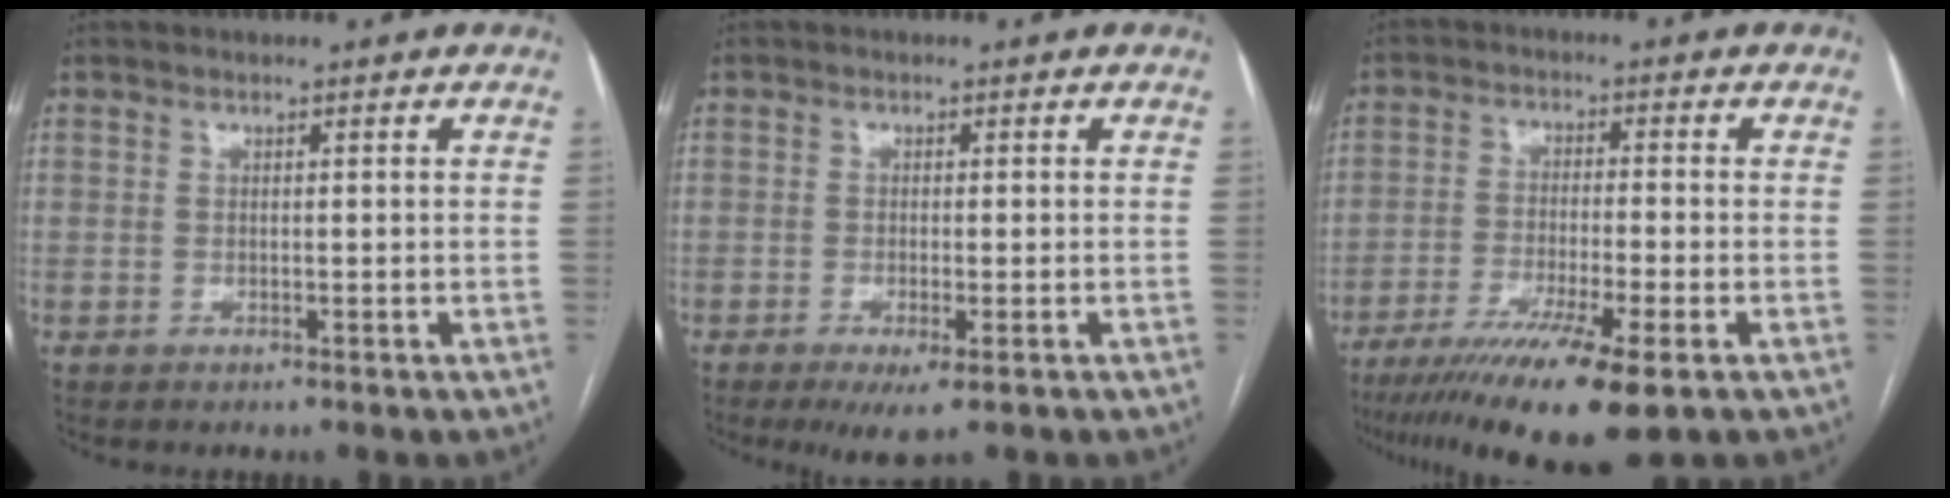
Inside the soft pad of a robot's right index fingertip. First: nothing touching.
{"total": 4.0, "force": [-2.2, 0.7, 3.3], "torque": [-0.052, -0.010, -0.030]}
{"total": 13.2, "force": [-8.5, 0.6, 10.1], "torque": [-0.177, -0.034, -0.141]}